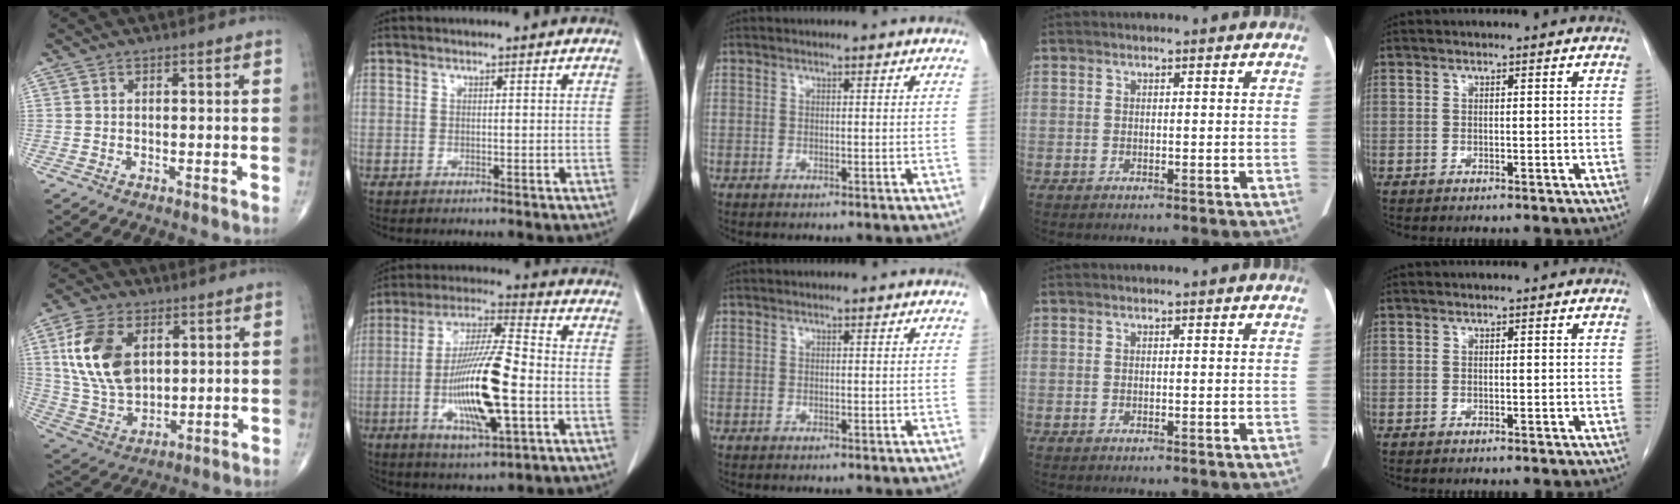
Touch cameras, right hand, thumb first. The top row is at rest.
{"thumb": {"total": 16.2, "force": [4.5, 10.3, 11.7], "torque": [-0.216, -0.013, 0.096]}, "index": {"total": 15.9, "force": [-3.3, 2.5, 15.4], "torque": [-0.297, -0.006, -0.054]}}